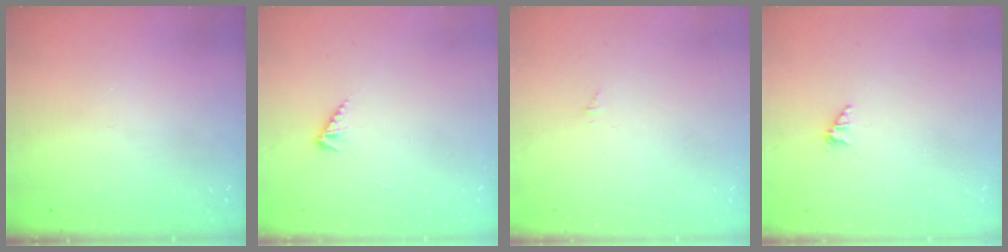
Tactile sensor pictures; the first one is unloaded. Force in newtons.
{"total": 2.3, "press": 2.3, "slide": 0.2}
{"total": 0.0}
{"total": 1.7, "press": 1.7, "slide": 0.3}